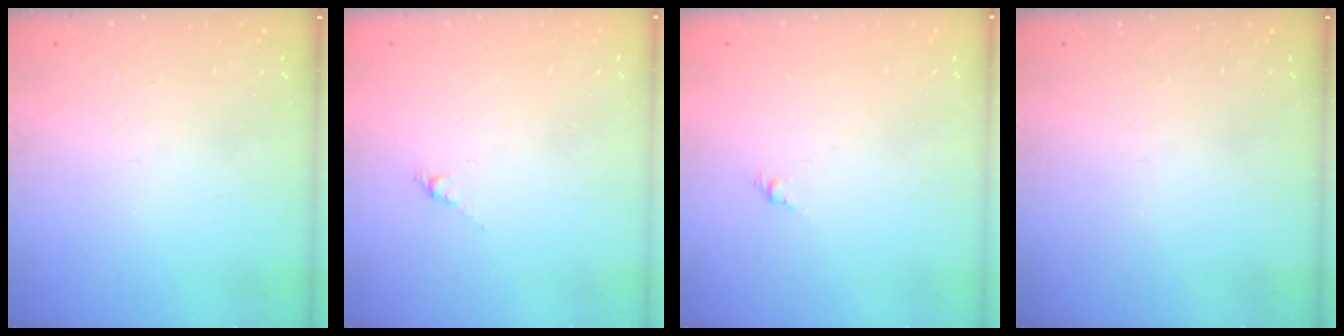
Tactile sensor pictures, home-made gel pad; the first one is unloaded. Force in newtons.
{"total": 0.0}
{"total": 1.6, "press": 1.5, "slide": 0.5}
{"total": 0.0}